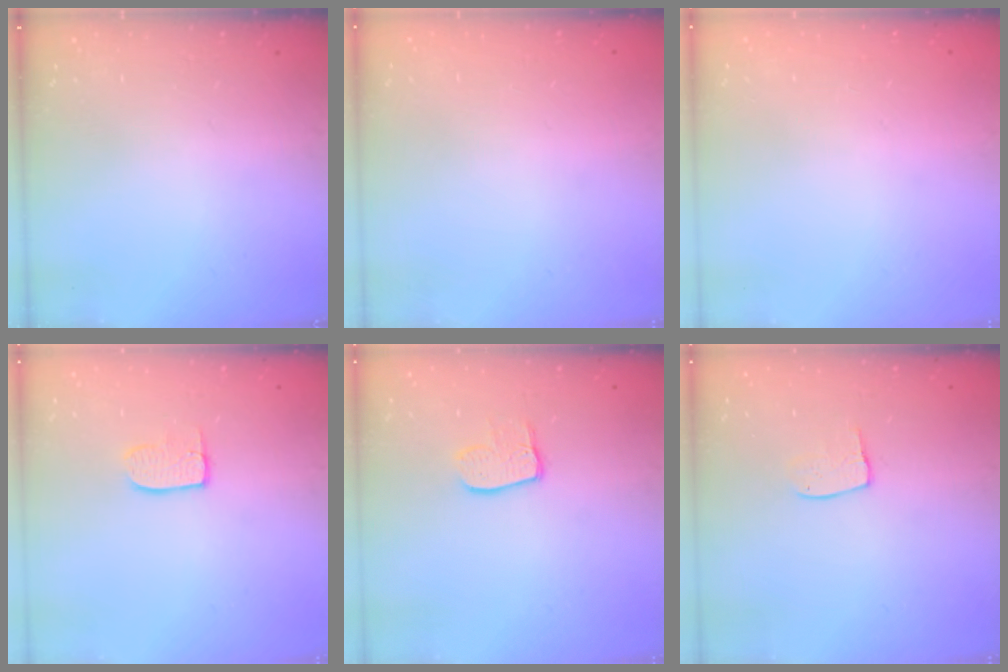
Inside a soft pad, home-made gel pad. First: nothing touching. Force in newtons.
{"total": 0.0}
{"total": 0.0}
{"total": 7.0, "press": 7.0, "slide": 0.3}
{"total": 8.5, "press": 8.5, "slide": 0.7}
{"total": 7.5, "press": 7.5, "slide": 0.4}